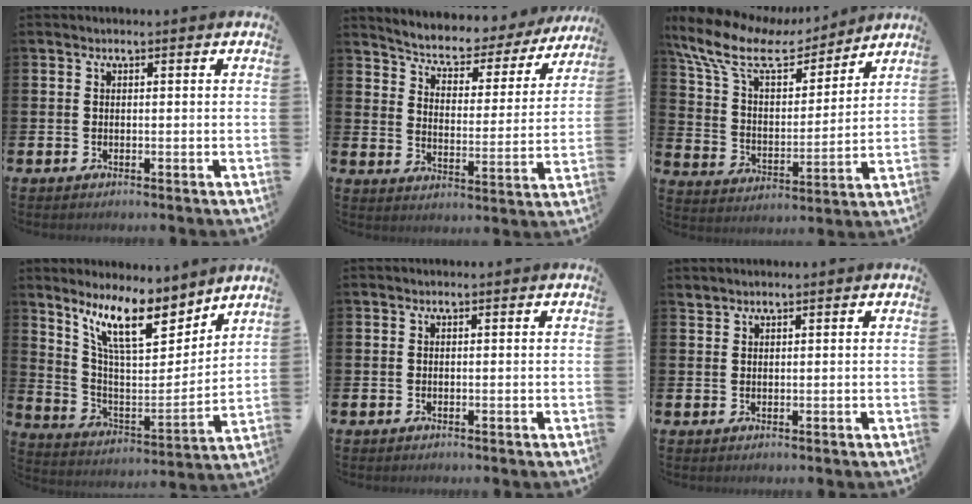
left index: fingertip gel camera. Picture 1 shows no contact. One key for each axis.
{"total": 5.2, "fx": 4.8, "fy": 1.7, "fz": 1.2, "tx": -0.057, "ty": -0.038, "tz": 0.075}
{"total": 10.9, "fx": 8.8, "fy": 4.3, "fz": 4.8, "tx": -0.131, "ty": -0.049, "tz": 0.151}
{"total": 12.1, "fx": 9.1, "fy": 3.5, "fz": 7.0, "tx": -0.159, "ty": -0.045, "tz": 0.160}
{"total": 0.0}
{"total": 1.1, "fx": 1.1, "fy": 0.2, "fz": -0.1, "tx": 0.001, "ty": 0.002, "tz": 0.020}